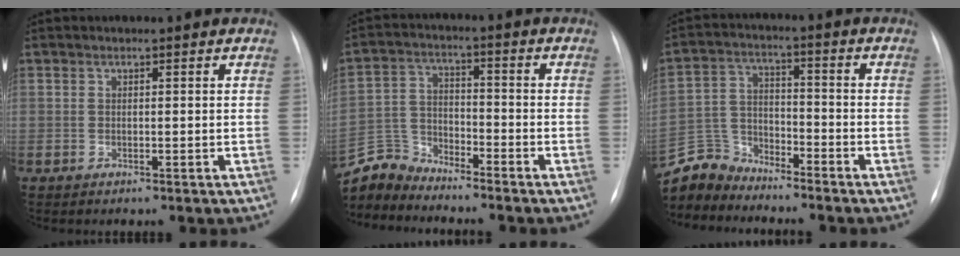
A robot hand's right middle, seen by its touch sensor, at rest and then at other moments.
{"total": 7.1, "force": [-7.0, 0.9, -0.7], "torque": [0.009, 0.008, -0.142]}
{"total": 8.0, "force": [-7.8, 1.9, -0.5], "torque": [0.008, 0.011, -0.157]}